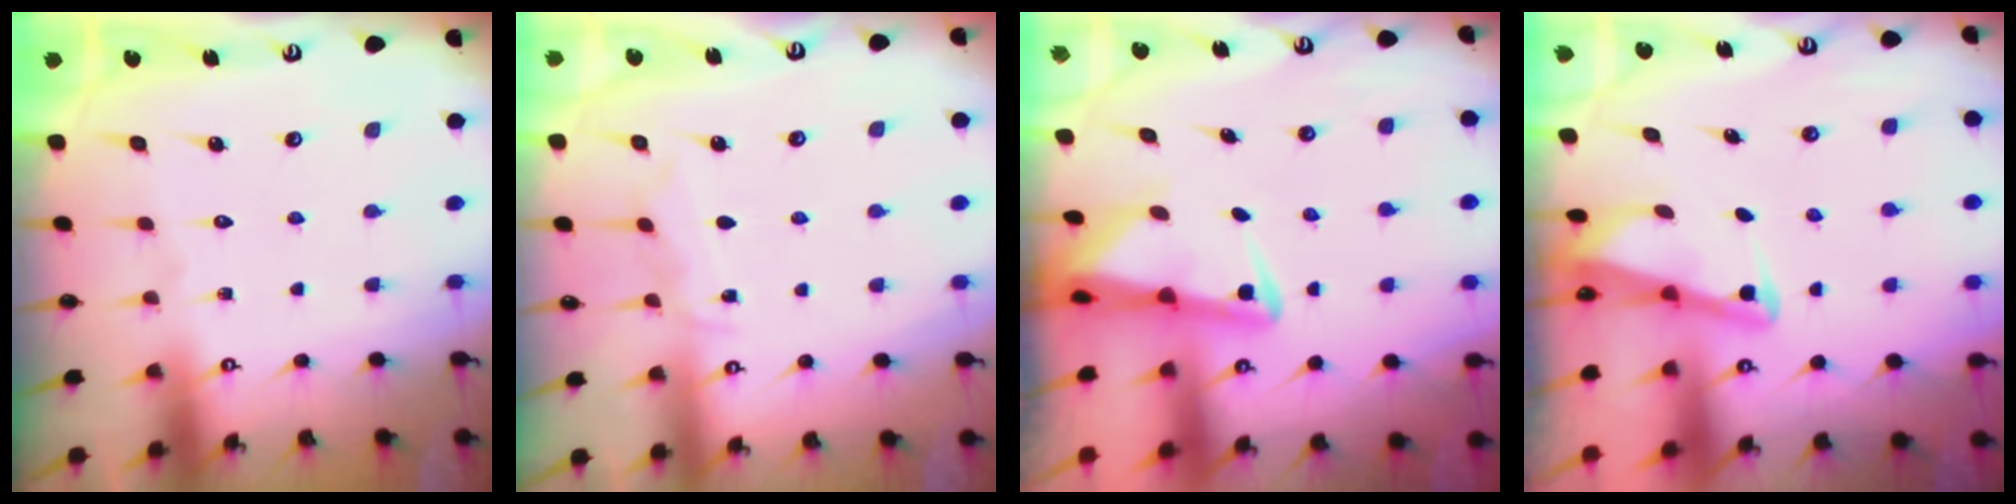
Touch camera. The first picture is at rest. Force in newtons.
{"total": 4.6, "press": 4.5, "slide": 0.6}
{"total": 2.8, "press": 2.7, "slide": 0.6}
{"total": 3.0, "press": 2.9, "slide": 0.4}